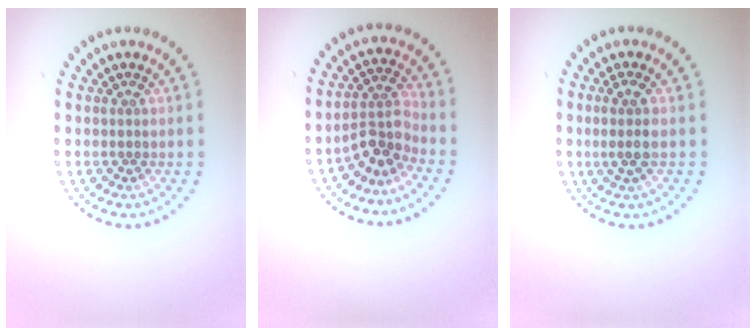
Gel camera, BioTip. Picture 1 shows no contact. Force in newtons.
{"total": 3.3, "press": 2.3, "slide": 2.4}
{"total": 2.0, "press": 1.6, "slide": 1.1}